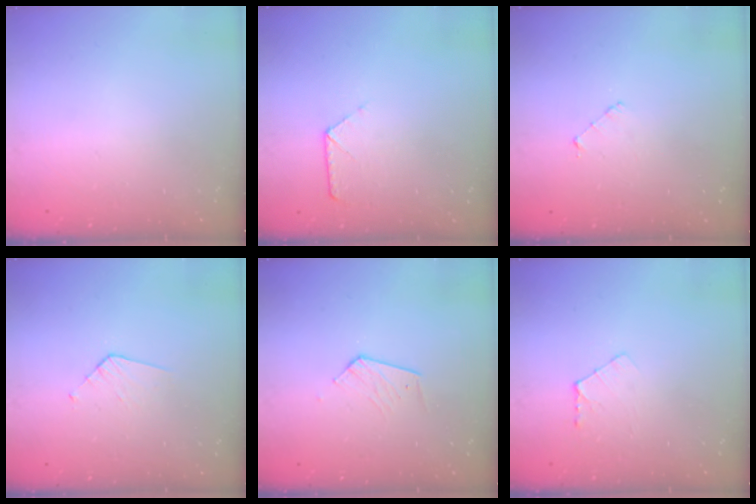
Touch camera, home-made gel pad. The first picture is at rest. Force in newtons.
{"total": 7.8, "press": 7.7, "slide": 0.6}
{"total": 2.9, "press": 2.9, "slide": 0.2}
{"total": 3.9, "press": 3.9, "slide": 0.3}
{"total": 4.9, "press": 4.8, "slide": 0.4}
{"total": 4.8, "press": 4.7, "slide": 0.5}